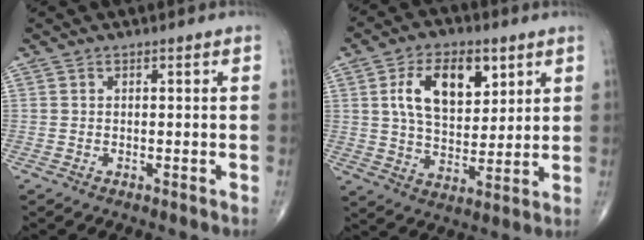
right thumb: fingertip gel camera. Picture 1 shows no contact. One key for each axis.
{"total": 14.0, "fx": 5.0, "fy": 8.1, "fz": 10.2, "tx": -0.145, "ty": -0.017, "tz": 0.093}